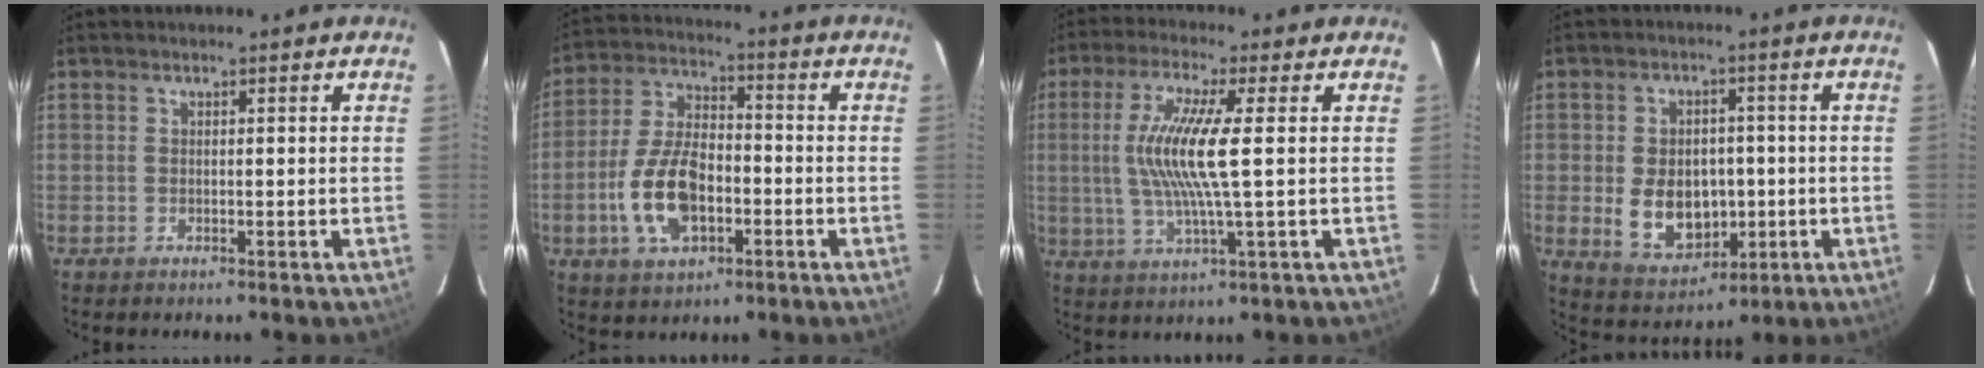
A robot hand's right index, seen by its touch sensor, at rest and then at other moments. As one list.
[{"total": 13.5, "force": [-4.1, 7.3, 10.5], "torque": [-0.217, 0.010, -0.070]}, {"total": 11.6, "force": [0.9, 0.7, 11.6], "torque": [-0.227, -0.006, 0.020]}, {"total": 10.5, "force": [-1.4, 7.7, 7.0], "torque": [-0.147, -0.004, -0.001]}]